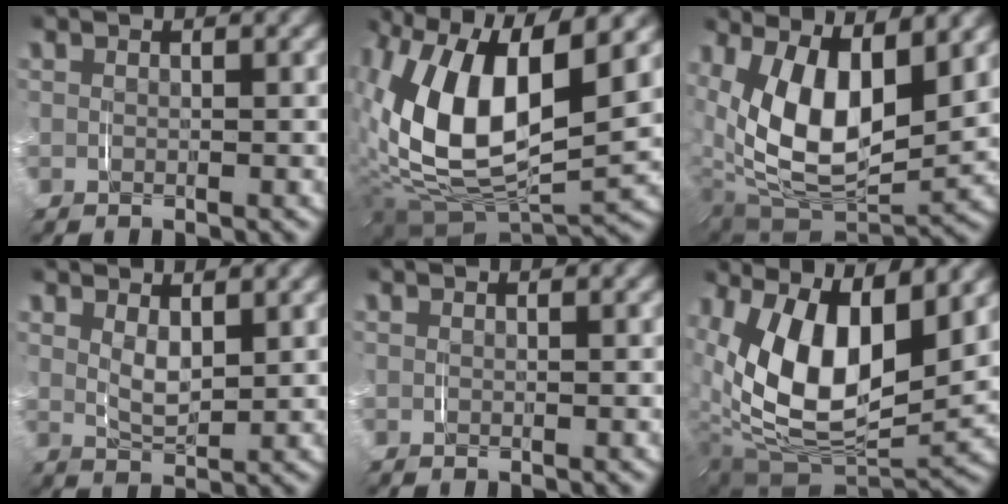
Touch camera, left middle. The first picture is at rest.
{"total": 13.0, "force": [0.4, 7.5, 10.6], "torque": [-0.218, -0.029, 0.018]}
{"total": 10.4, "force": [0.1, 6.2, 8.3], "torque": [-0.178, -0.048, 0.022]}
{"total": 2.7, "force": [1.2, 1.1, 2.1], "torque": [-0.038, -0.014, 0.024]}
{"total": 0.0}
{"total": 11.6, "force": [0.1, 7.1, 9.2], "torque": [-0.204, -0.050, 0.023]}